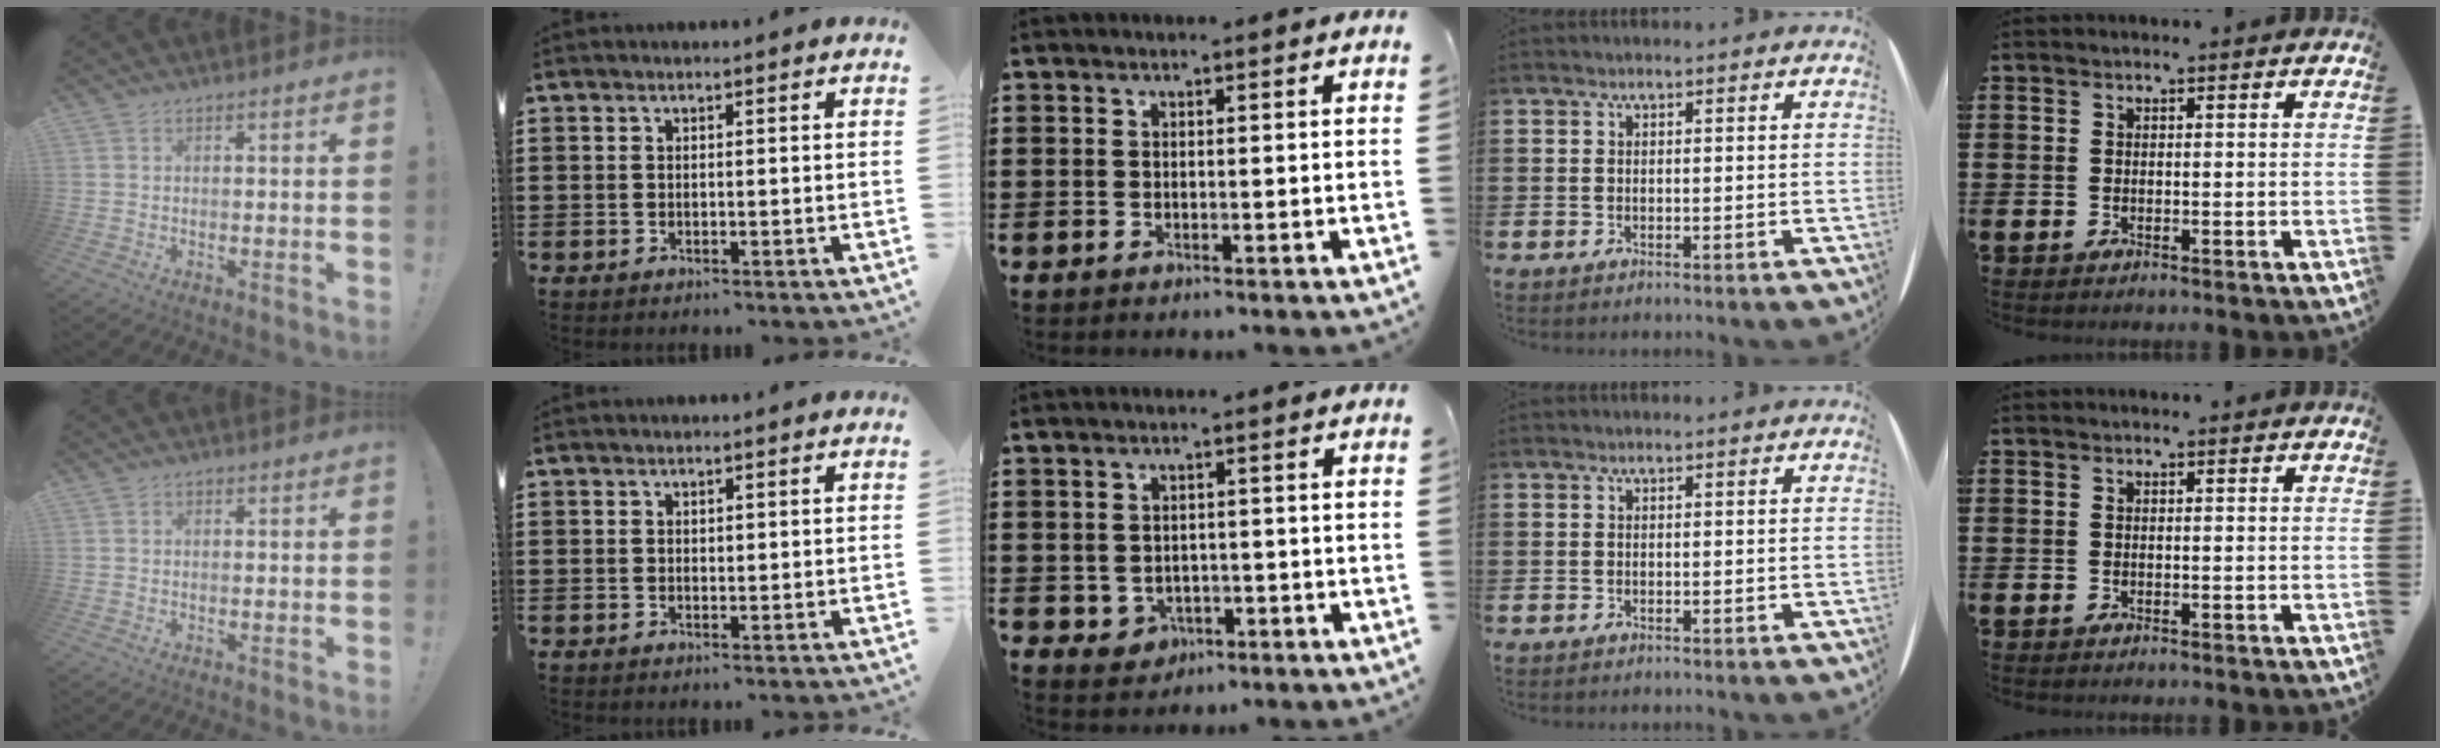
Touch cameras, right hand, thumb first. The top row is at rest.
{"thumb": {"total": 0.6, "force": [-0.3, 0.5, 0.1], "torque": [-0.003, 0.001, -0.006]}, "index": {"total": 0.6, "force": [0.3, 0.4, 0.2], "torque": [-0.005, 0.002, 0.006]}, "middle": {"total": 1.8, "force": [-0.6, 1.6, 0.3], "torque": [-0.017, -0.002, -0.015]}}